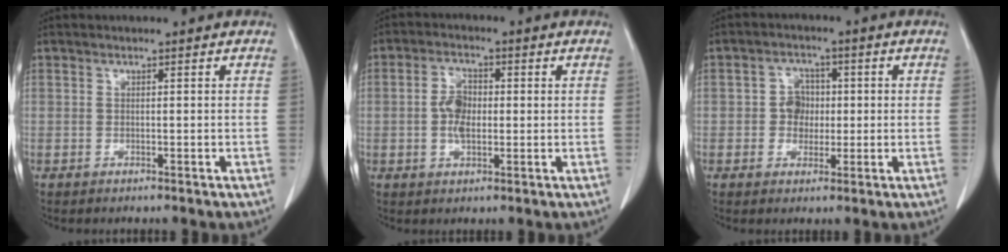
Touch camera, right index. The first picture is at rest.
{"total": 4.9, "force": [-0.1, 2.7, 4.2], "torque": [-0.086, 0.007, -0.003]}
{"total": 4.2, "force": [0.0, 3.8, 1.9], "torque": [-0.026, 0.013, 0.000]}